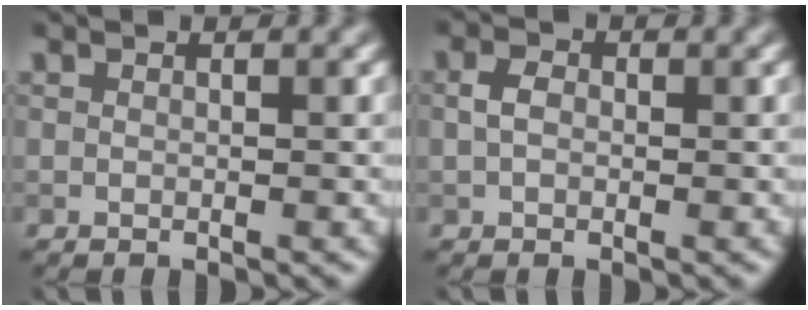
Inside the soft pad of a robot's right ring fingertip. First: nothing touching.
{"total": 1.5, "force": [0.0, 1.1, 1.0], "torque": [-0.022, 0.004, -0.004]}